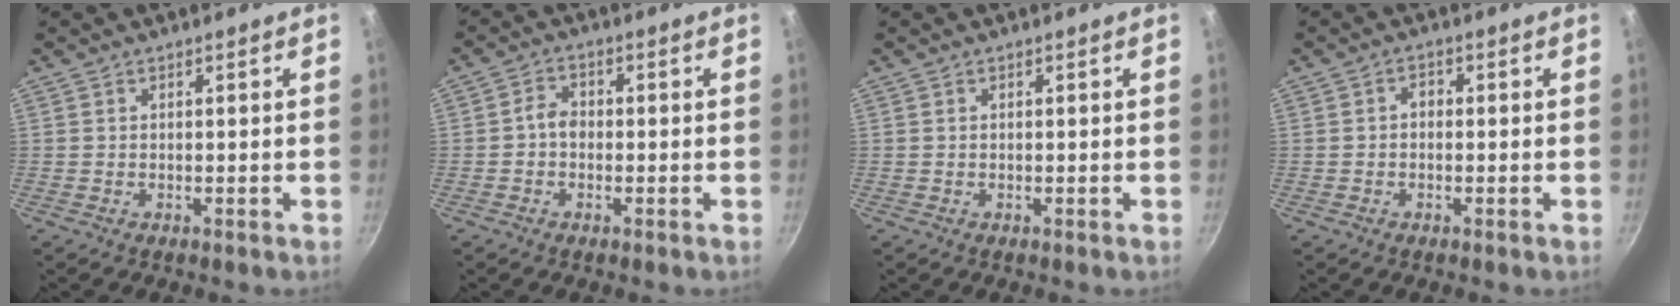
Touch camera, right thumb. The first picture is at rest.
{"total": 3.3, "force": [-0.6, 2.4, 2.2], "torque": [-0.030, 0.013, -0.017]}
{"total": 0.0}
{"total": 1.6, "force": [-0.3, 1.3, 1.0], "torque": [-0.005, 0.009, -0.010]}